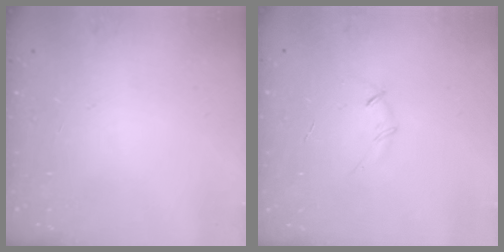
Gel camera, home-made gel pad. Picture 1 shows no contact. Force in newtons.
{"total": 3.5, "press": 3.3, "slide": 1.0}